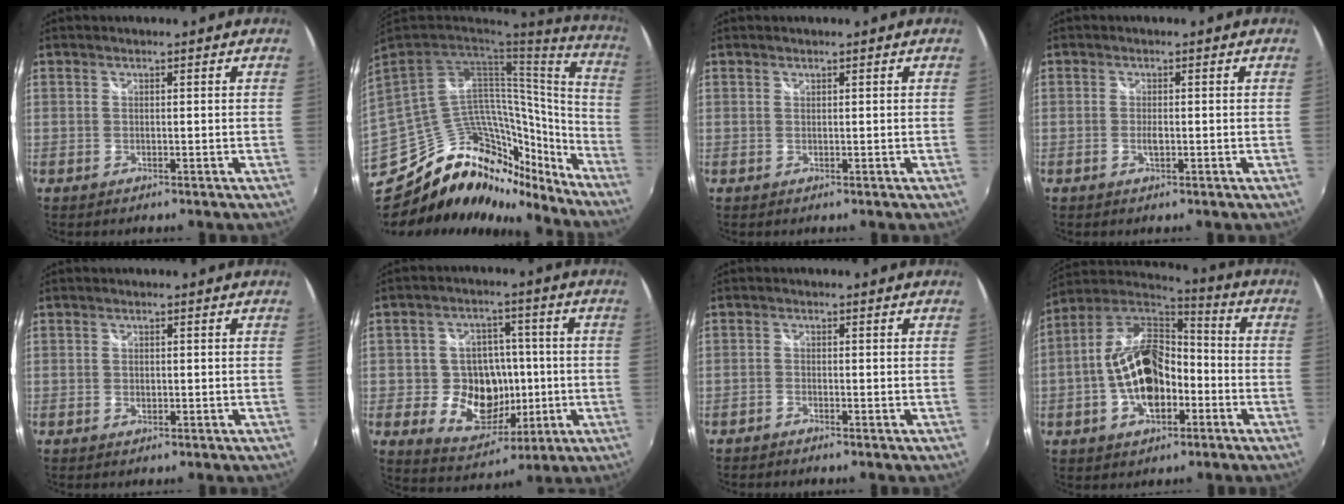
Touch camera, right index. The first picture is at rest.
{"total": 35.9, "force": [-26.6, 15.3, 18.6], "torque": [-0.323, 0.015, -0.380]}
{"total": 0.0}
{"total": 1.4, "force": [-0.3, 0.7, 1.2], "torque": [-0.023, -0.002, -0.006]}
{"total": 0.8, "force": [-0.1, 0.7, 0.3], "torque": [-0.003, -0.001, -0.002]}
{"total": 13.0, "force": [-2.1, 10.8, 7.1], "torque": [-0.154, 0.013, -0.018]}
{"total": 1.1, "force": [-1.1, 0.2, 0.2], "torque": [-0.013, -0.003, -0.025]}
{"total": 15.6, "force": [-4.4, 8.8, 12.1], "torque": [-0.242, 0.012, -0.079]}